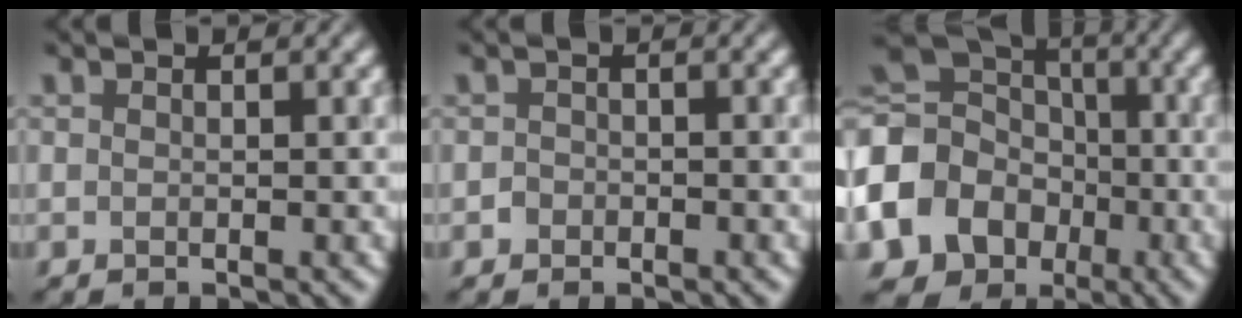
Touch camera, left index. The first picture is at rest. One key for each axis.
{"total": 0.9, "fx": -0.5, "fy": 0.7, "fz": 0.2, "tx": -0.001, "ty": 0.000, "tz": -0.011}
{"total": 14.5, "fx": -4.5, "fy": 12.5, "fz": 5.8, "tx": -0.146, "ty": -0.019, "tz": -0.104}